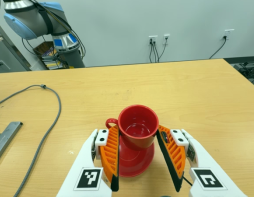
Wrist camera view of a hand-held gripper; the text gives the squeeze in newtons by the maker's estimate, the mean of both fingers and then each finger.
{"total": 2.7, "left": 2.2, "right": 3.2}